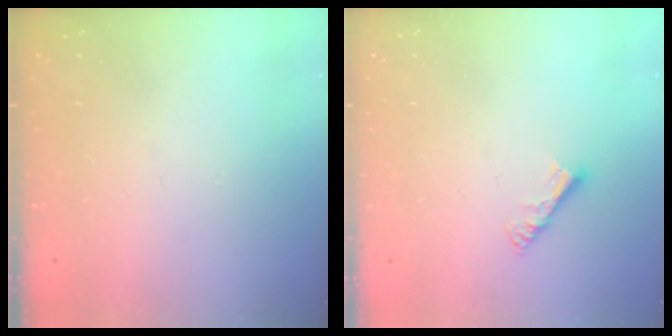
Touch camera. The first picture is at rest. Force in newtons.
{"total": 4.4, "press": 4.4, "slide": 0.6}